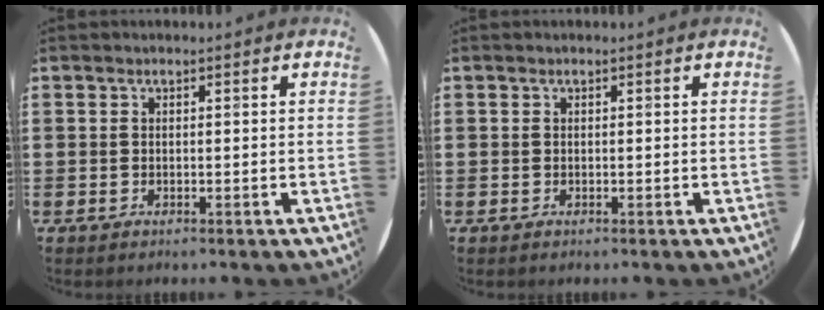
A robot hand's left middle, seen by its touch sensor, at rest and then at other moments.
{"total": 0.0}